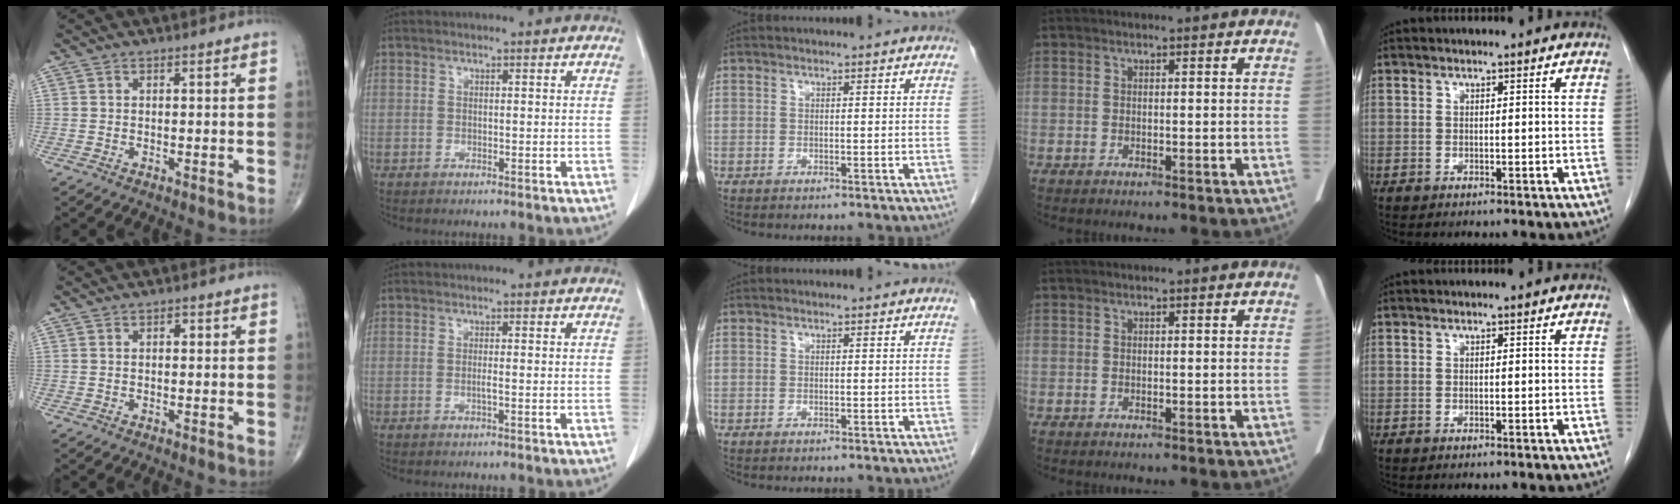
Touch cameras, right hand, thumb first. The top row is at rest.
{"thumb": {"total": 1.1, "force": [0.3, 0.7, 0.8], "torque": [-0.009, 0.004, 0.002]}, "index": {"total": 0.7, "force": [-0.2, -0.1, 0.7], "torque": [-0.013, -0.001, -0.005]}}